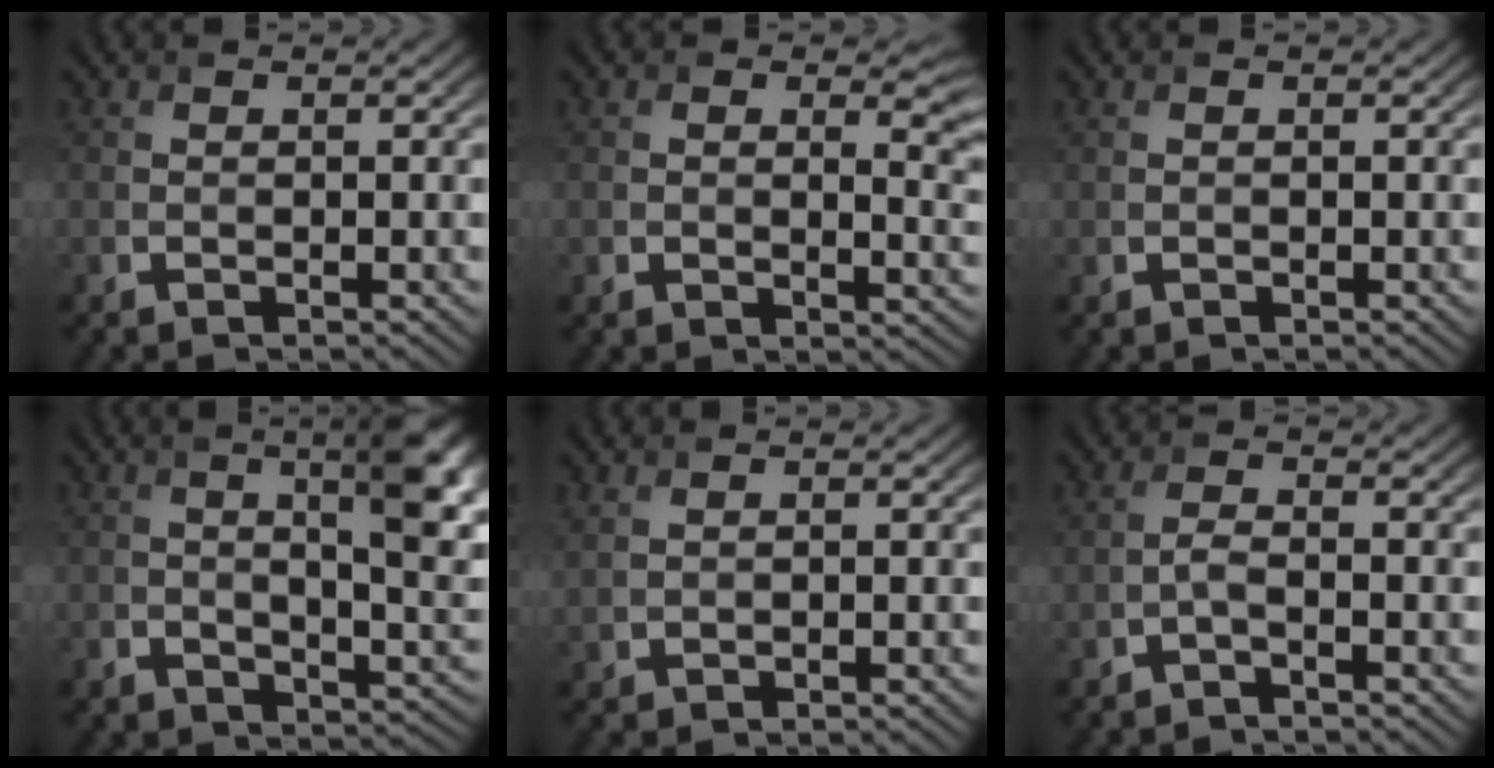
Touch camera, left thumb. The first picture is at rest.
{"total": 4.3, "force": [1.4, 2.6, 3.1], "torque": [-0.044, -0.017, 0.019]}
{"total": 0.0}
{"total": 10.5, "force": [2.0, 4.9, 9.1], "torque": [-0.141, -0.009, 0.034]}
{"total": 1.1, "force": [0.9, 0.4, 0.6], "torque": [-0.022, 0.000, 0.024]}
{"total": 1.6, "force": [-1.0, 0.4, 1.2], "torque": [-0.026, 0.005, -0.024]}